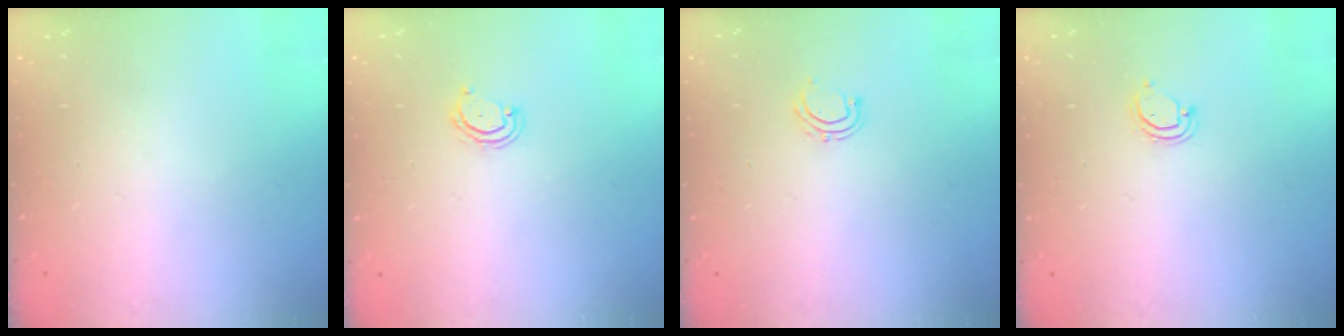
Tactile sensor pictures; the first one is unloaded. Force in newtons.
{"total": 3.9, "press": 3.9, "slide": 0.3}
{"total": 5.0, "press": 4.9, "slide": 0.7}
{"total": 3.6, "press": 3.6, "slide": 0.5}